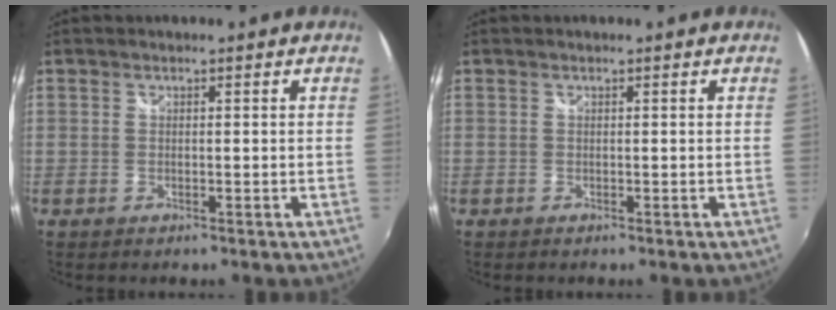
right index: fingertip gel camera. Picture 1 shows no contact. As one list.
[{"total": 0.0}]